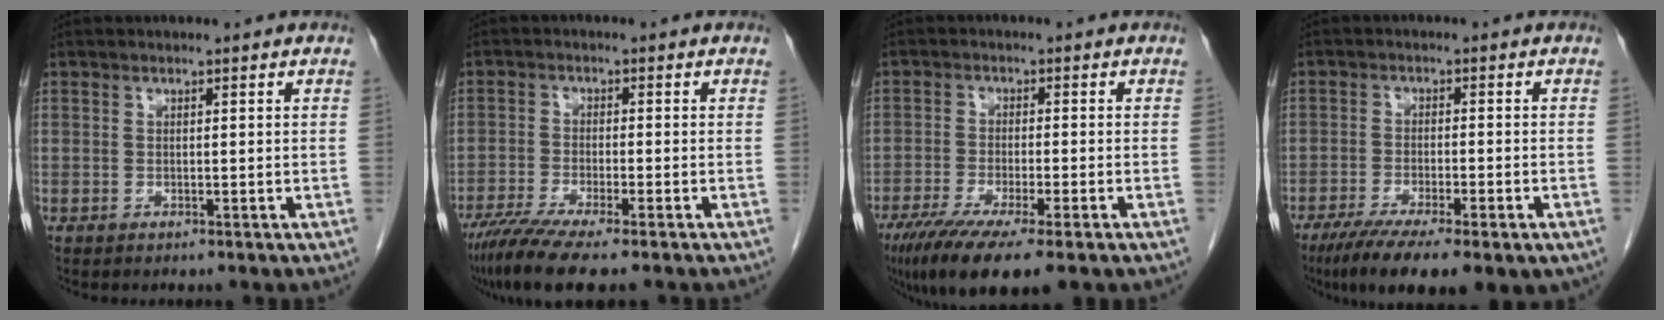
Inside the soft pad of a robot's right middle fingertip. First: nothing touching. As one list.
[{"total": 8.5, "force": [-6.4, 0.3, 5.5], "torque": [-0.094, -0.021, -0.108]}, {"total": 11.5, "force": [-7.5, 1.4, 8.6], "torque": [-0.141, -0.027, -0.120]}, {"total": 13.7, "force": [-8.9, 3.2, 9.9], "torque": [-0.147, -0.026, -0.136]}]